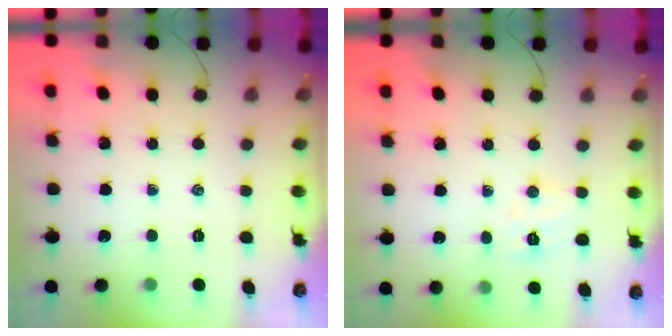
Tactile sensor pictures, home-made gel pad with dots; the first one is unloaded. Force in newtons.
{"total": 6.2, "press": 6.1, "slide": 1.0}